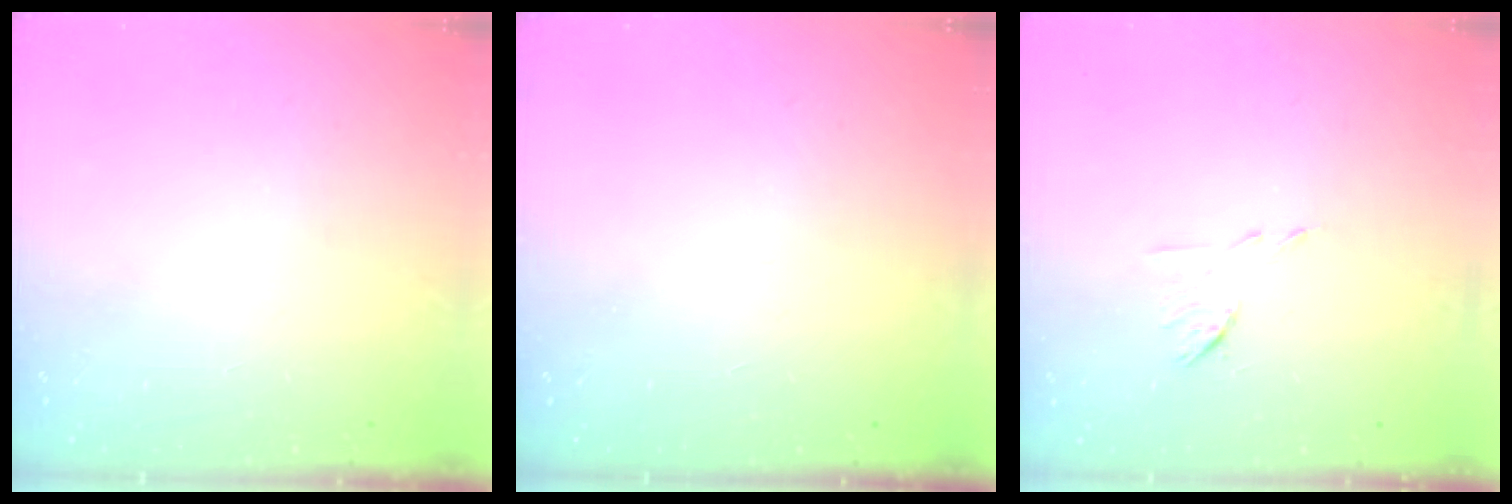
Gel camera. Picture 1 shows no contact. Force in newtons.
{"total": 1.5, "press": 1.5, "slide": 0.1}
{"total": 6.0, "press": 6.0, "slide": 0.7}